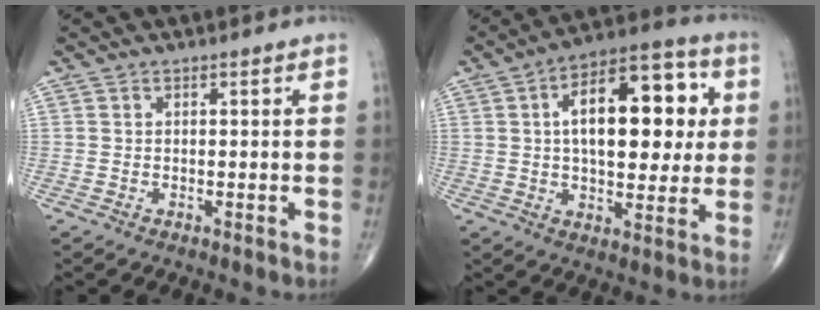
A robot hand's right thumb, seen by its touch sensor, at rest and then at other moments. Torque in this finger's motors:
{"motor_torque": [0.88, 3.96, 1.87, 0.40, 0.17]}